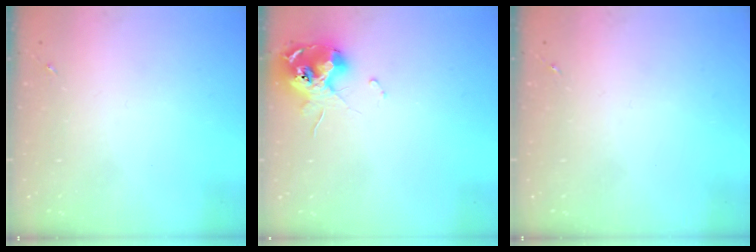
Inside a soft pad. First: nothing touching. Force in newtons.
{"total": 12.0, "press": 11.9, "slide": 1.4}
{"total": 0.0}